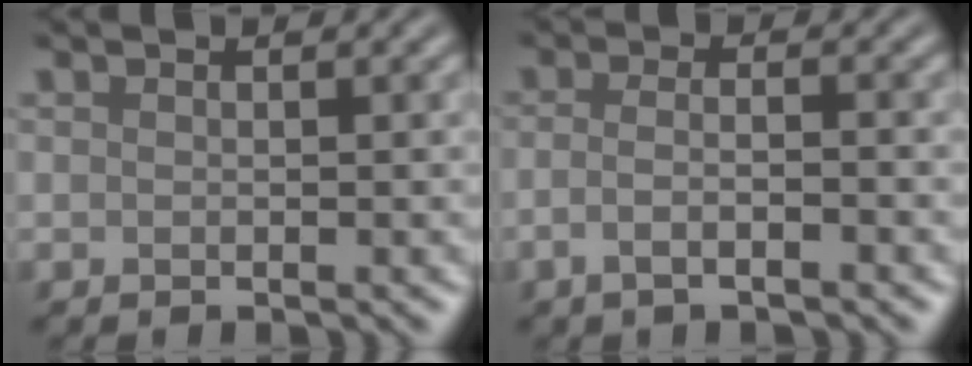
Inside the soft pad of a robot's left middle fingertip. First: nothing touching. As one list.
[{"total": 2.6, "force": [-1.1, 0.9, 2.2], "torque": [-0.034, -0.002, -0.026]}]